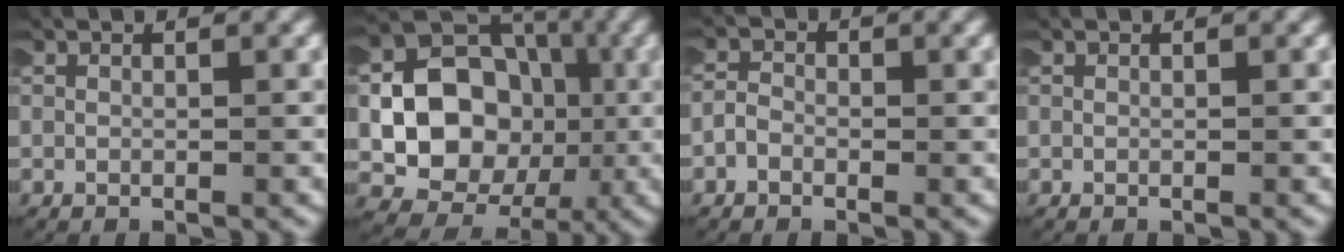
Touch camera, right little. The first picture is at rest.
{"total": 11.0, "force": [-1.2, 9.0, 6.2], "torque": [-0.134, -0.031, -0.012]}
{"total": 1.1, "force": [-0.4, 0.9, 0.5], "torque": [-0.014, 0.005, -0.013]}
{"total": 0.0}